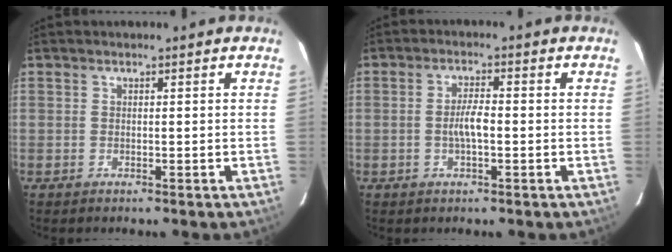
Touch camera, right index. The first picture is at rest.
{"total": 3.8, "force": [-0.8, 1.0, 3.6], "torque": [-0.068, 0.004, -0.013]}